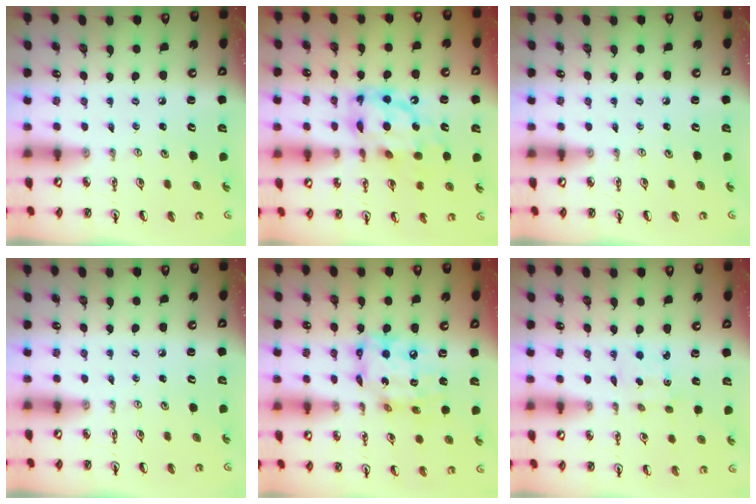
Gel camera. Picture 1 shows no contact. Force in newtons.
{"total": 14.3, "press": 14.2, "slide": 1.3}
{"total": 0.0}
{"total": 0.0}
{"total": 14.7, "press": 14.6, "slide": 1.8}
{"total": 2.4, "press": 2.3, "slide": 0.4}